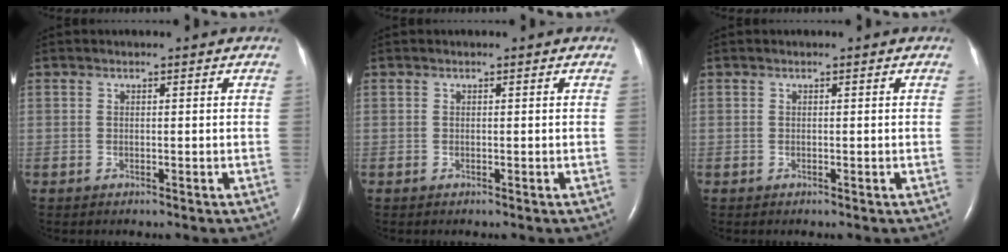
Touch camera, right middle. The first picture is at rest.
{"total": 0.0}
{"total": 0.0}